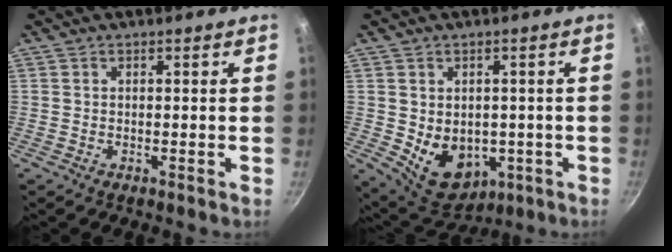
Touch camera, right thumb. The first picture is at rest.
{"total": 10.6, "force": [-1.6, 8.0, 6.7], "torque": [-0.073, -0.013, 0.001]}